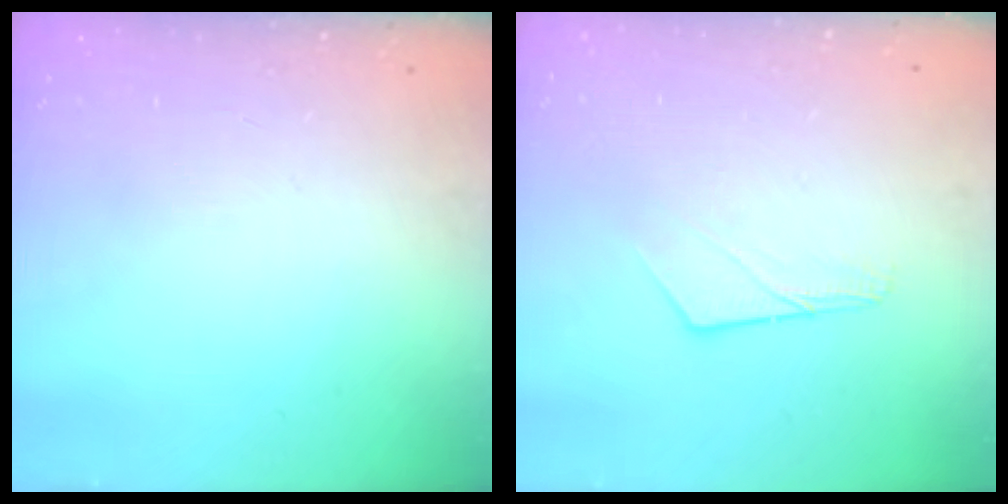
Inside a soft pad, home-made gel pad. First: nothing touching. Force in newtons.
{"total": 5.7, "press": 5.7, "slide": 0.5}